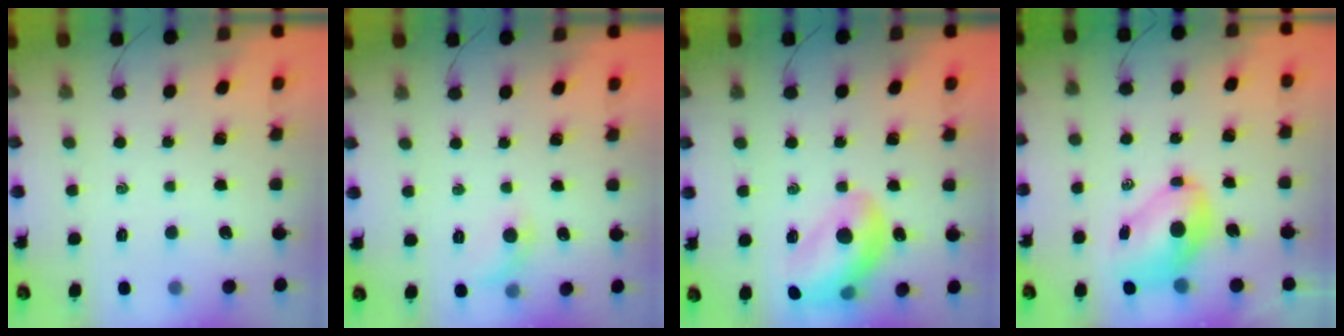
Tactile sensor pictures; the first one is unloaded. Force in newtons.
{"total": 6.0, "press": 5.8, "slide": 1.7}
{"total": 15.9, "press": 15.7, "slide": 2.7}
{"total": 8.1, "press": 8.0, "slide": 1.7}